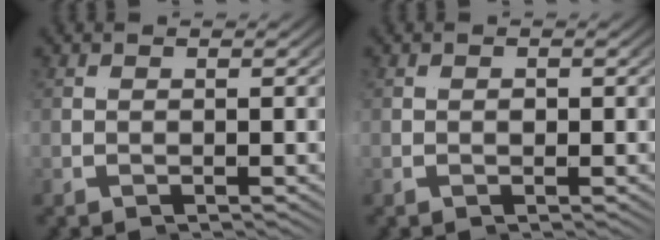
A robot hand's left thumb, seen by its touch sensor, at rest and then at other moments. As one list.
[{"total": 0.6, "force": [-0.2, 0.5, 0.3], "torque": [-0.005, -0.001, -0.001]}]